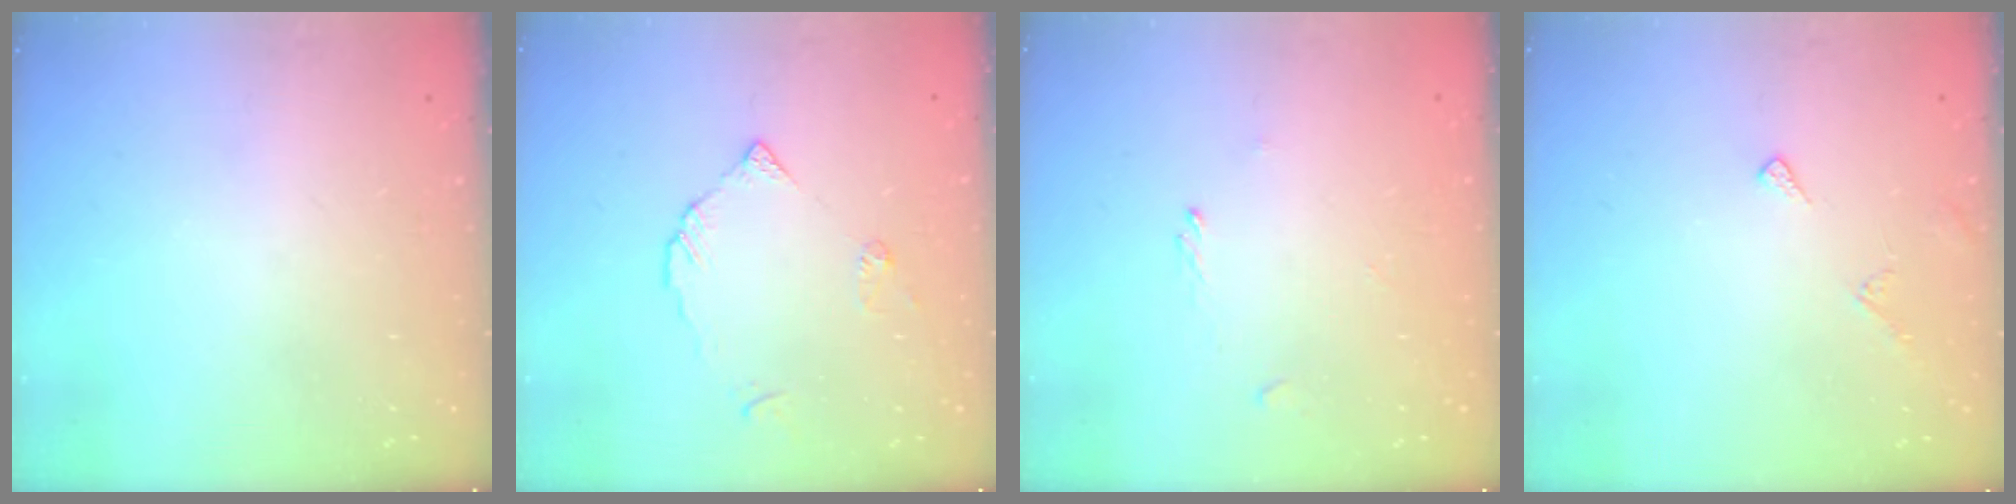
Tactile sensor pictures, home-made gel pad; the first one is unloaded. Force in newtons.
{"total": 3.9, "press": 3.8, "slide": 0.4}
{"total": 0.0}
{"total": 4.6, "press": 4.6, "slide": 0.4}